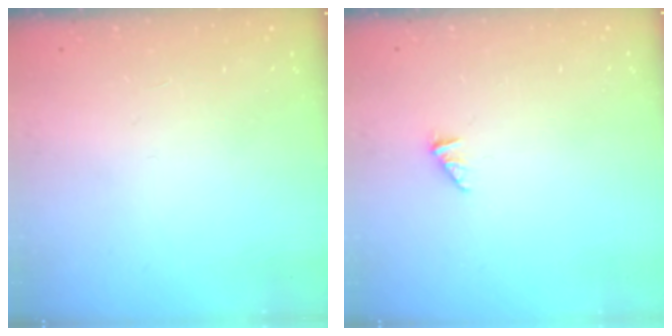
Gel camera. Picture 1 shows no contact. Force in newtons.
{"total": 1.2, "press": 1.1, "slide": 0.2}